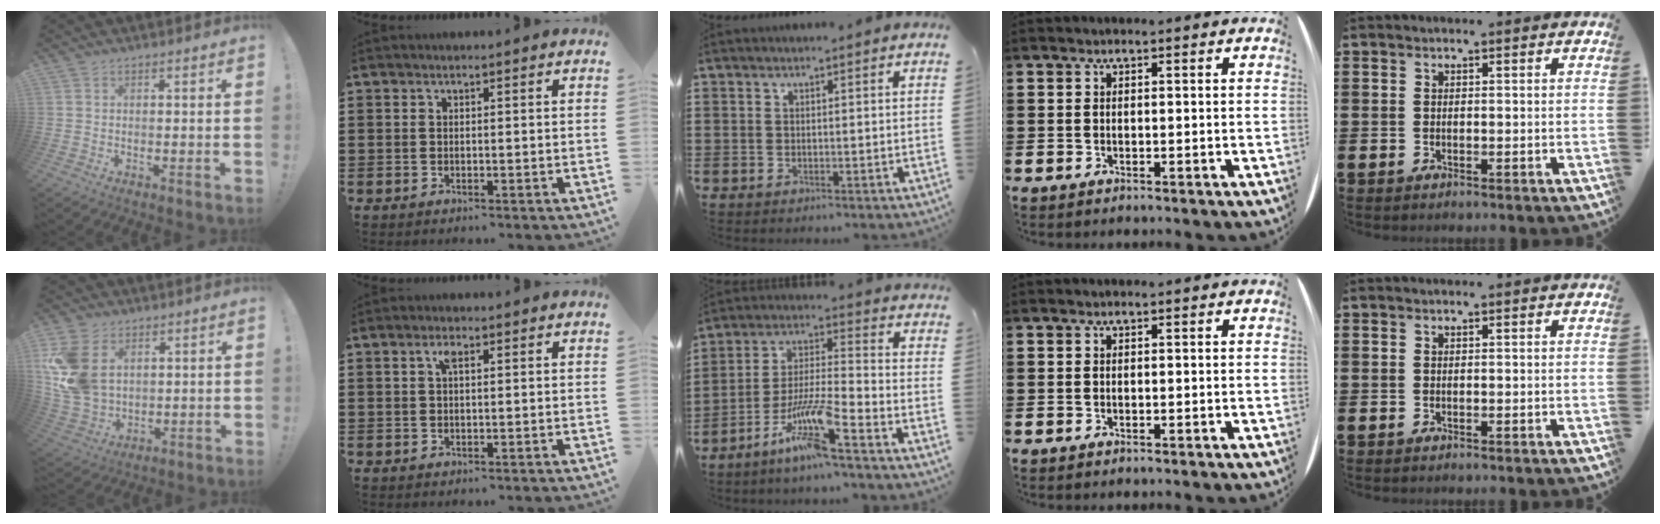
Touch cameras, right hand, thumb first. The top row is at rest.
{"thumb": {"total": 16.8, "force": [4.2, 12.3, 10.8], "torque": [-0.222, -0.018, 0.083]}, "index": {"total": 1.8, "force": [0.6, 0.6, 1.6], "torque": [-0.034, 0.007, 0.008]}, "middle": {"total": 9.8, "force": [-6.7, 0.3, 7.2], "torque": [-0.157, -0.015, -0.136]}}